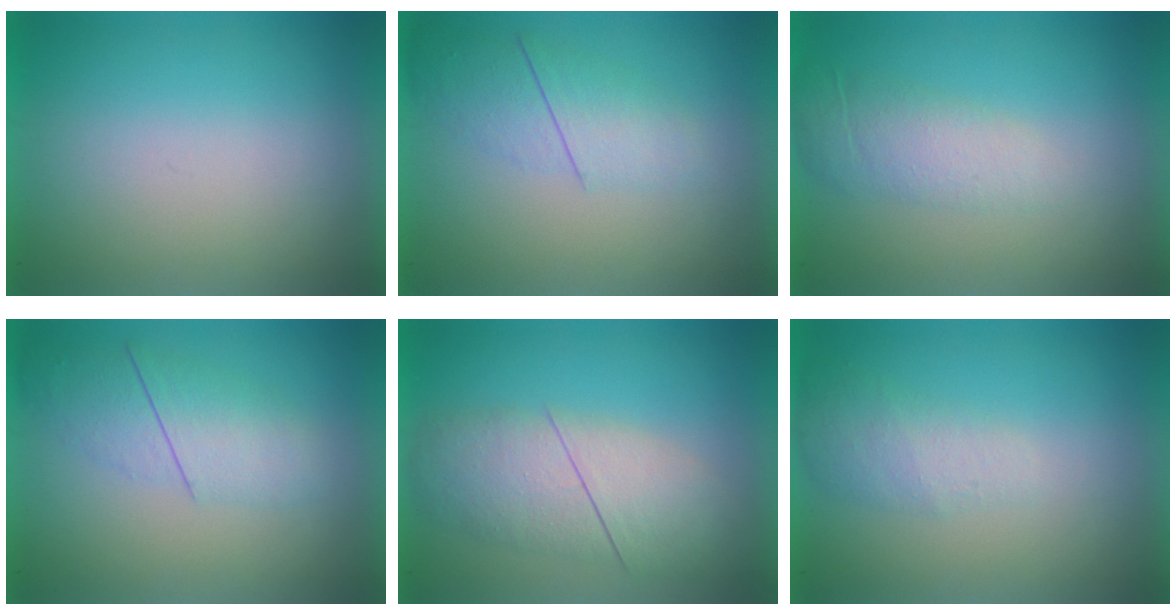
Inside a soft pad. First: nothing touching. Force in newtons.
{"total": 2.2}
{"total": 2.0}
{"total": 2.4}
{"total": 3.8}
{"total": 2.2}